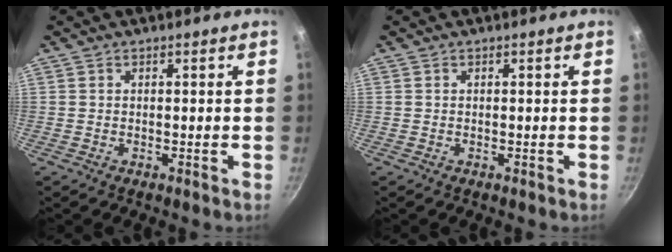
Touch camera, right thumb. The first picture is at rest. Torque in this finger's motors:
{"motor_torque": [-0.17, 0.13, 0.00, -0.07, 0.00]}